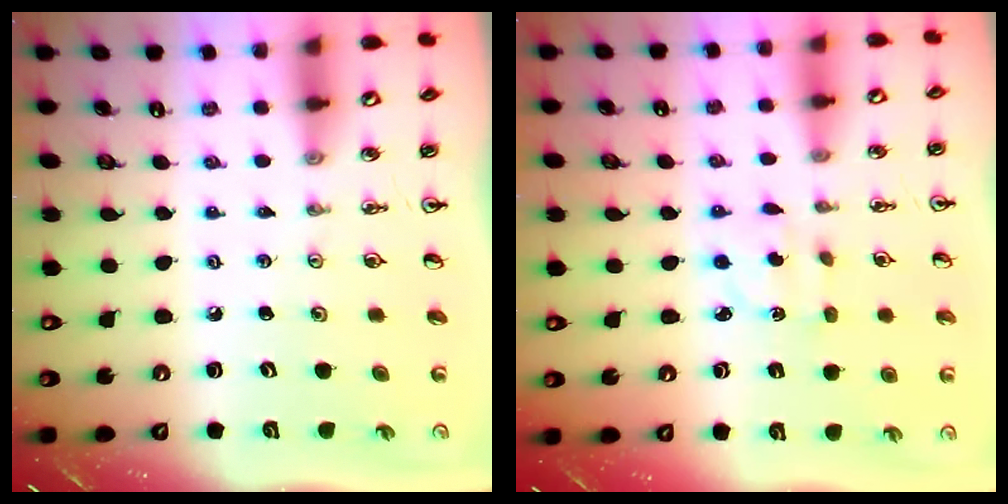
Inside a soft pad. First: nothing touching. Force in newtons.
{"total": 2.3, "press": 2.2, "slide": 0.6}